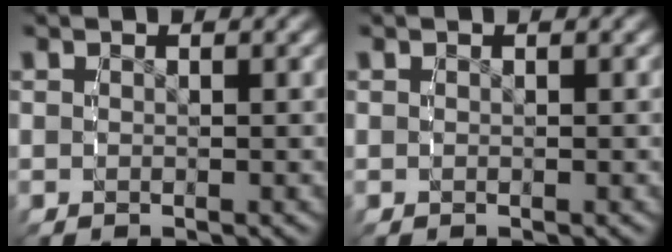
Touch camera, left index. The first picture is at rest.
{"total": 0.0}